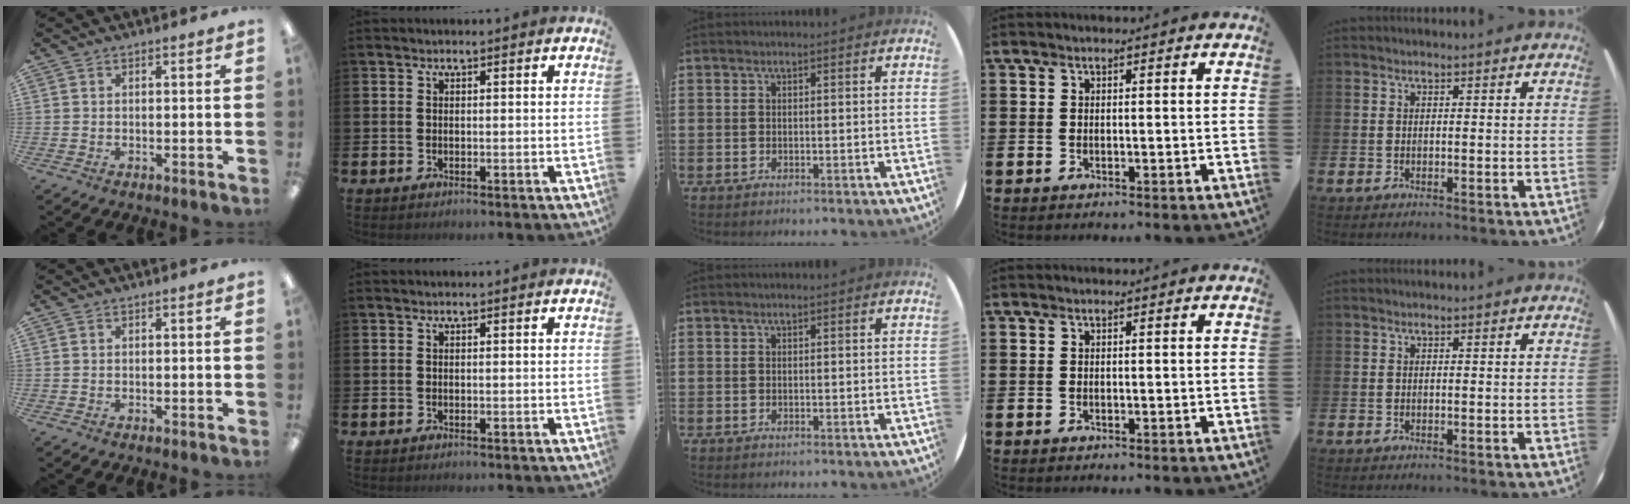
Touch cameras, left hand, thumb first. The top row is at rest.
{}